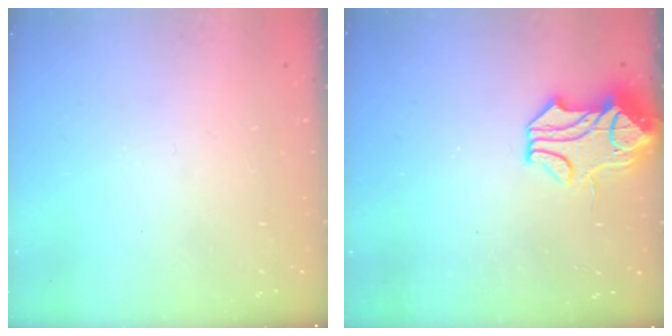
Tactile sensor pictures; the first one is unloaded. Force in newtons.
{"total": 2.2, "press": 1.6, "slide": 1.5}